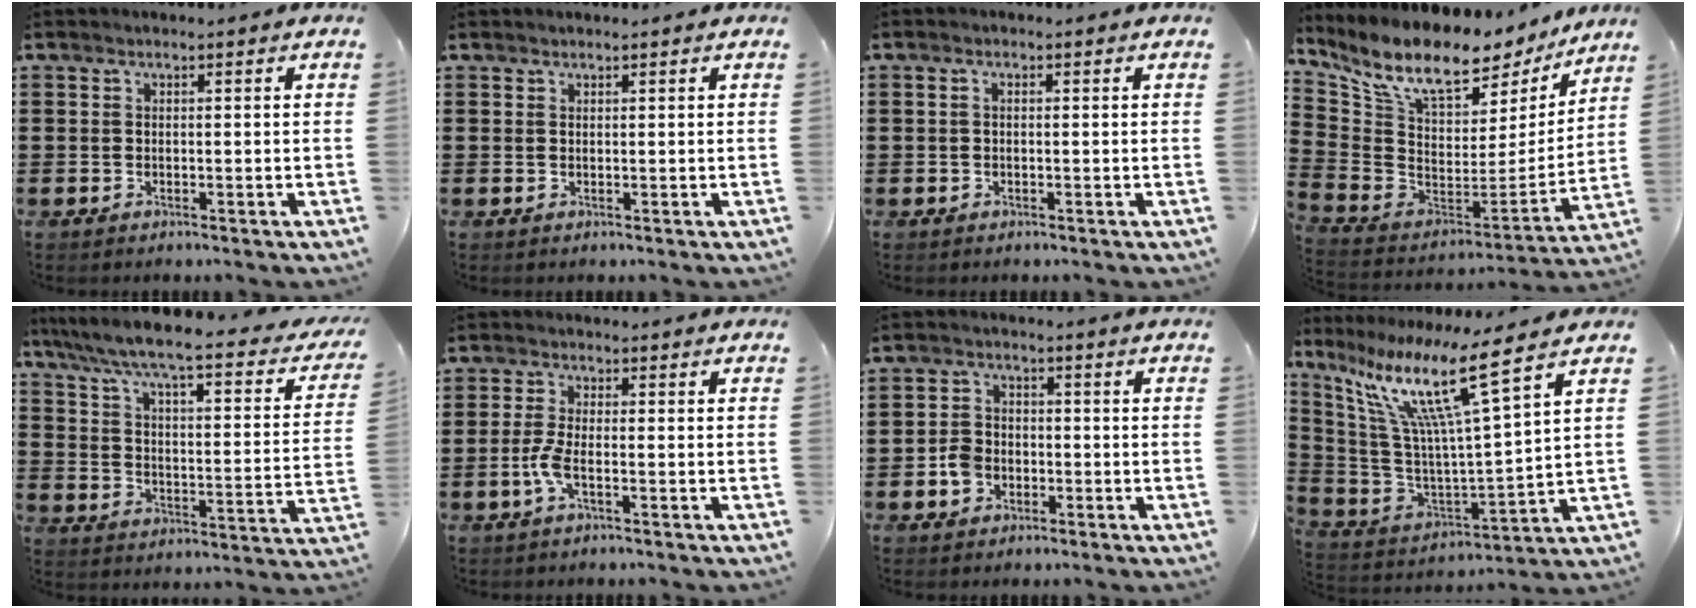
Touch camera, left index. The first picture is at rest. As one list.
[{"total": 0.7, "force": [0.6, 0.2, -0.1], "torque": [-0.001, 0.000, 0.013]}, {"total": 0.7, "force": [-0.2, 0.3, 0.5], "torque": [-0.012, -0.001, -0.003]}, {"total": 10.3, "force": [8.1, 3.6, 5.4], "torque": [-0.128, -0.066, 0.139]}, {"total": 6.3, "force": [5.2, -0.3, 3.7], "torque": [-0.095, -0.048, 0.079]}, {"total": 3.4, "force": [-1.1, 0.9, 3.1], "torque": [-0.076, -0.005, -0.024]}, {"total": 3.8, "force": [-1.5, 2.9, 1.8], "torque": [-0.044, 0.005, -0.031]}, {"total": 13.9, "force": [8.3, 0.6, 11.1], "torque": [-0.253, -0.051, 0.124]}]